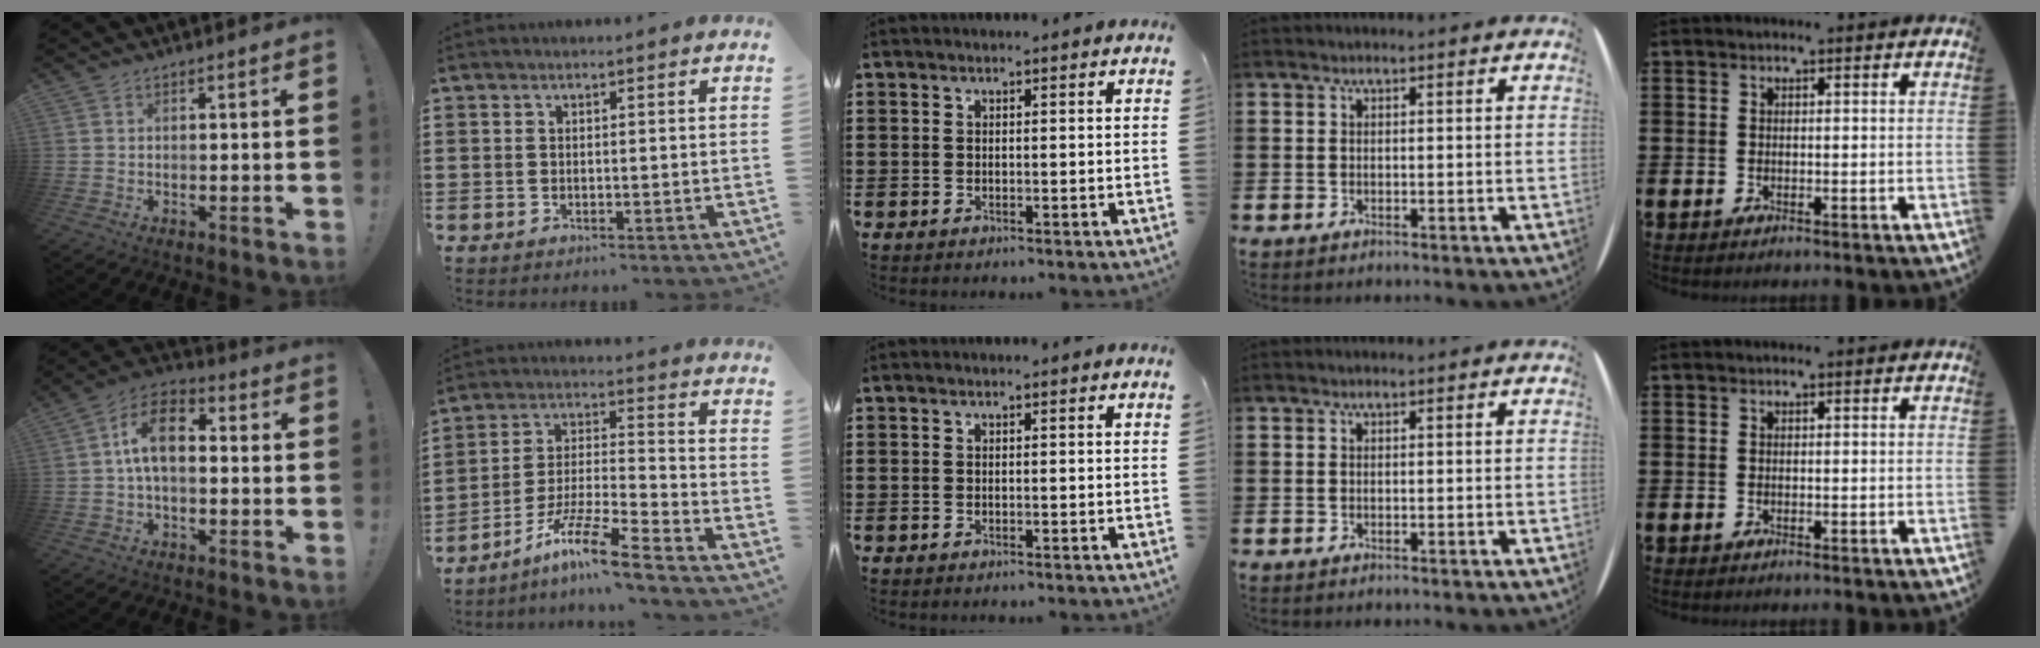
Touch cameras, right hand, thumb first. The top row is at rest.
{"thumb": {"total": 11.2, "force": [1.1, 6.5, 9.0], "torque": [-0.161, 0.012, 0.023]}, "index": {"total": 10.2, "force": [-8.2, 0.1, 6.1], "torque": [-0.127, 0.001, -0.165]}}